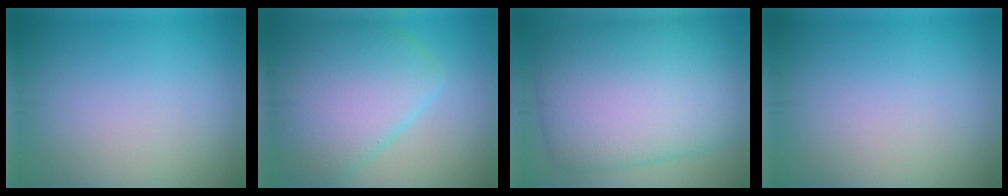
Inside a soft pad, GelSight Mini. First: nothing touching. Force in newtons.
{"total": 8.4, "press": 8.4, "slide": 0.5}
{"total": 12.2, "press": 12.1, "slide": 0.7}
{"total": 0.0}